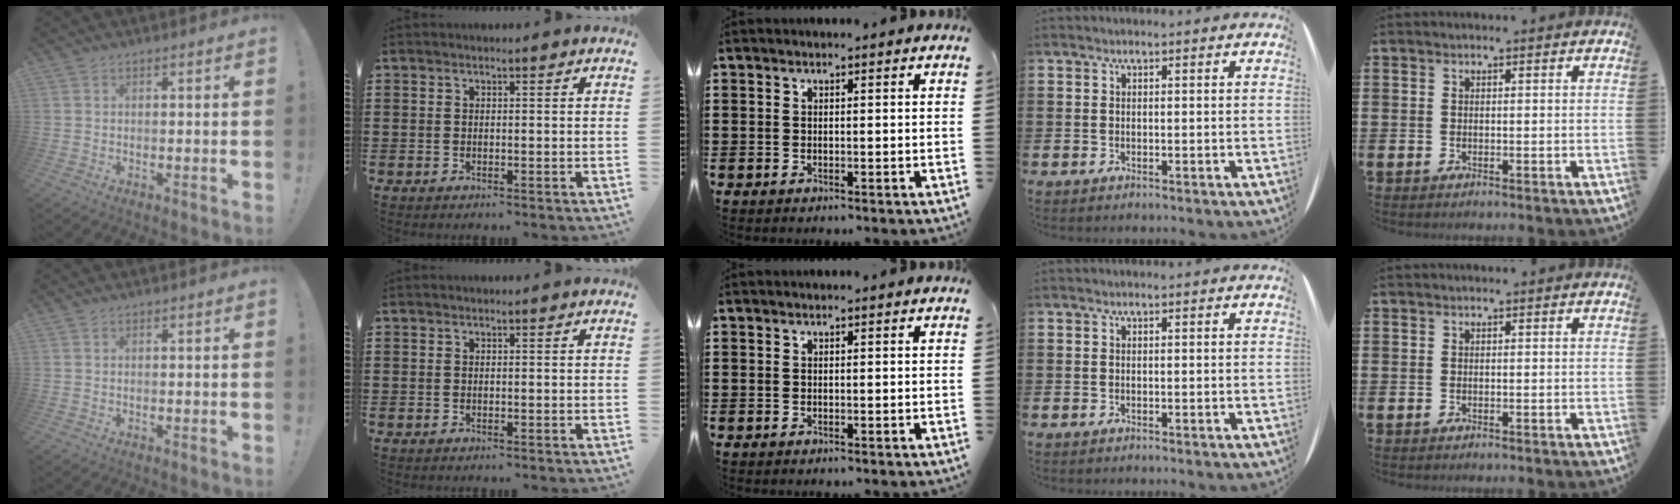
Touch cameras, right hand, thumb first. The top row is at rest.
{}